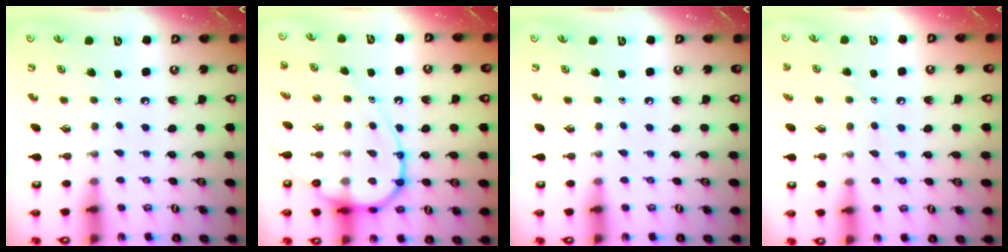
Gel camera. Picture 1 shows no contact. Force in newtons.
{"total": 14.5, "press": 14.4, "slide": 1.2}
{"total": 0.0}
{"total": 7.6, "press": 7.6, "slide": 0.3}